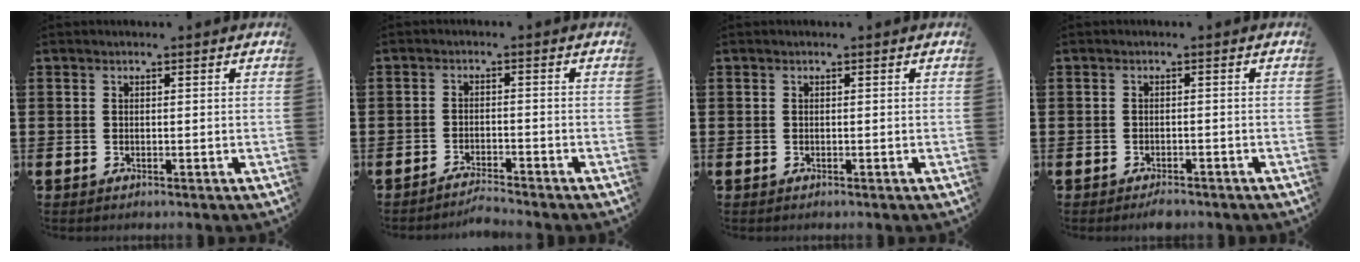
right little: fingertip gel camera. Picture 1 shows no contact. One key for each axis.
{"total": 2.2, "fx": -2.2, "fy": -0.2, "fz": 0.2, "tx": -0.006, "ty": 0.003, "tz": -0.046}
{"total": 0.0}
{"total": 1.2, "fx": -1.2, "fy": 0.3, "fz": 0.3, "tx": -0.008, "ty": 0.002, "tz": -0.025}